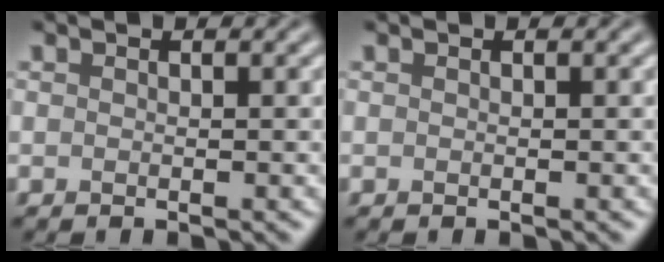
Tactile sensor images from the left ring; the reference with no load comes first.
{"total": 0.0}